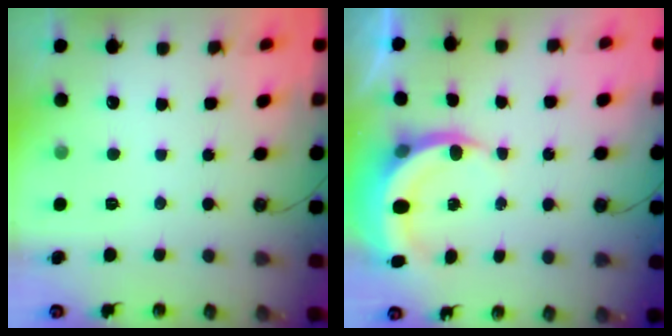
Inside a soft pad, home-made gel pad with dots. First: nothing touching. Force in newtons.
{"total": 6.3, "press": 6.2, "slide": 1.2}